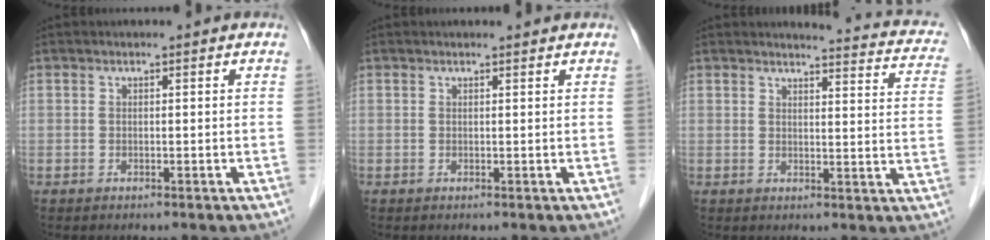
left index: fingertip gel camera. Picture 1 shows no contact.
{"total": 1.0, "force": [1.0, 0.1, 0.0], "torque": [-0.011, 0.000, 0.011]}
{"total": 11.9, "force": [10.8, 2.3, 4.5], "torque": [-0.031, -0.032, 0.090]}